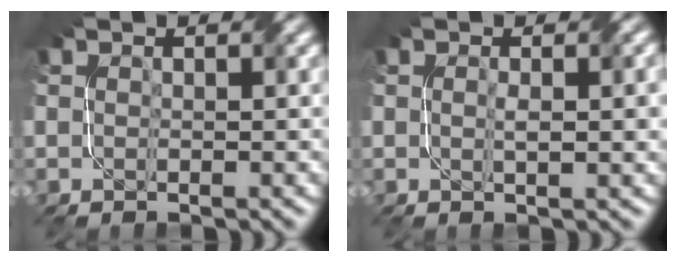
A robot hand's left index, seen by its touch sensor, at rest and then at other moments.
{"total": 2.1, "force": [0.1, 0.4, 2.1], "torque": [-0.033, 0.003, 0.001]}